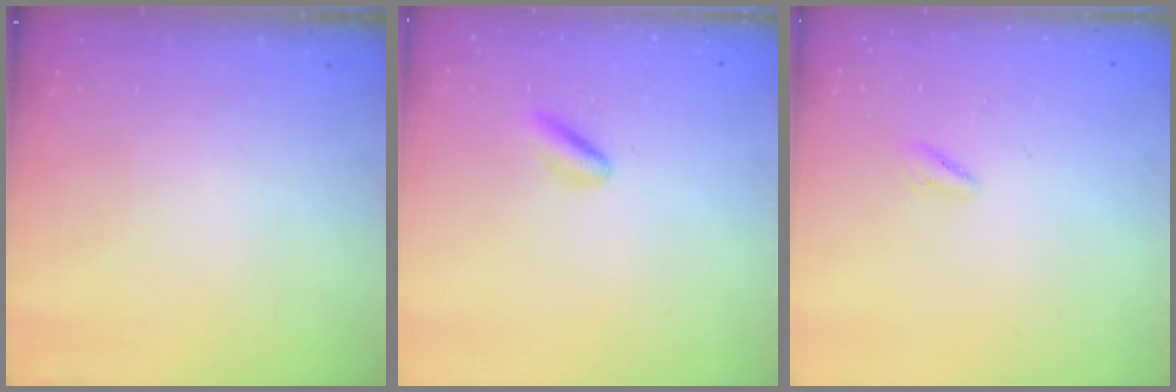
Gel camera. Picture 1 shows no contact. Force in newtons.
{"total": 3.0, "press": 2.9, "slide": 0.6}
{"total": 2.3, "press": 2.2, "slide": 0.7}